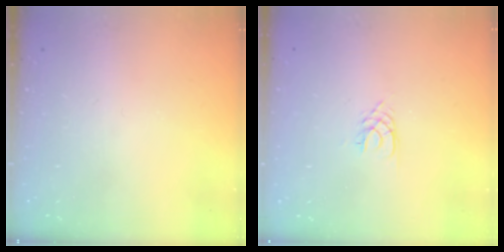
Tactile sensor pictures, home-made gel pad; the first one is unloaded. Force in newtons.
{"total": 1.7, "press": 1.7, "slide": 0.2}